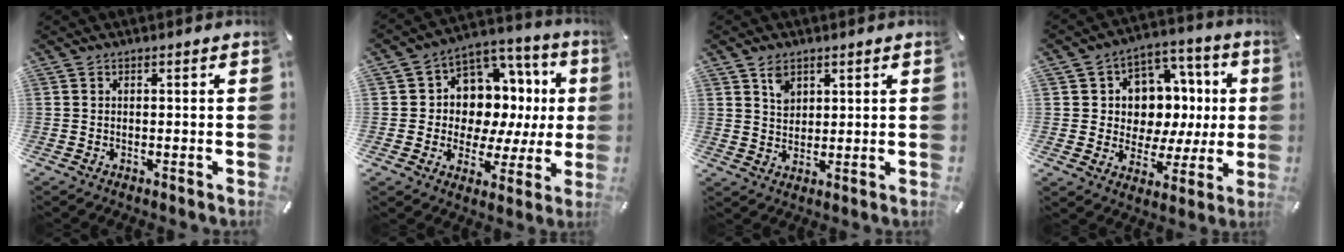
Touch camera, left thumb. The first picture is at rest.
{"total": 10.4, "force": [3.0, 9.2, 3.9], "torque": [-0.061, -0.049, 0.060]}
{"total": 4.6, "force": [2.5, 3.5, 1.5], "torque": [-0.013, -0.005, 0.044]}
{"total": 10.9, "force": [1.5, 10.1, 3.6], "torque": [-0.040, -0.032, 0.037]}